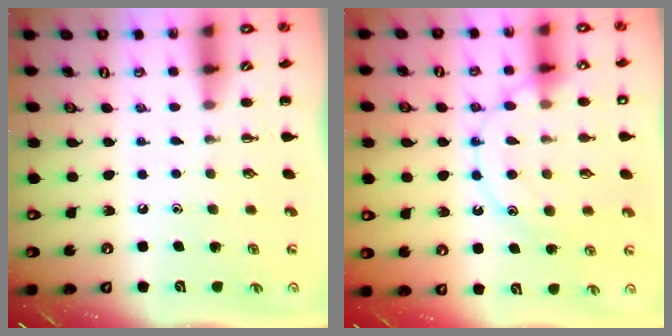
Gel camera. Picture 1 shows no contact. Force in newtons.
{"total": 15.2, "press": 15.2, "slide": 0.9}